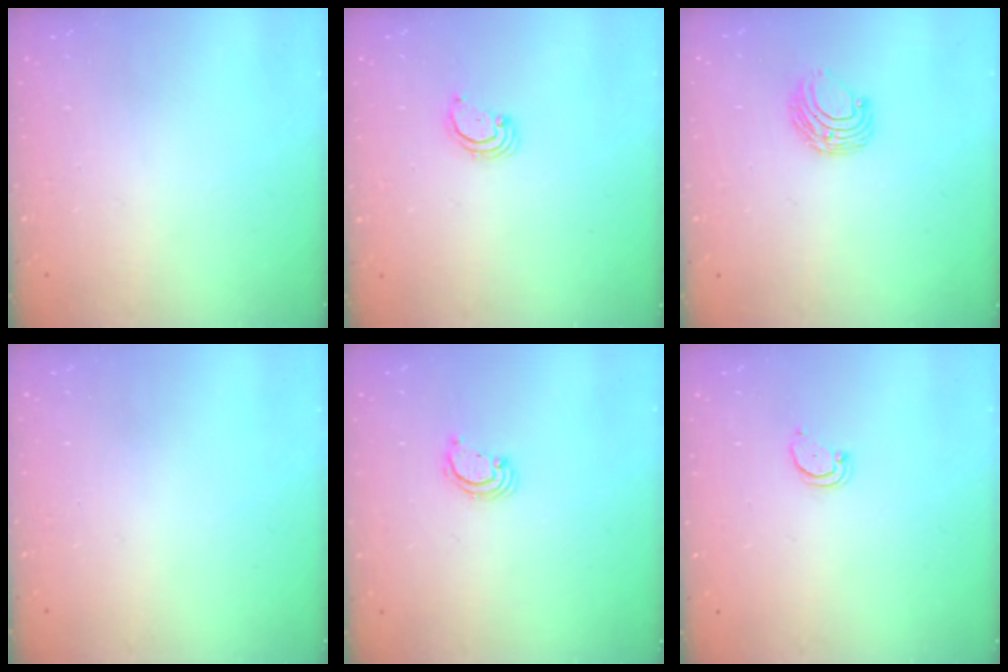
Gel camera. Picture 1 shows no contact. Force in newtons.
{"total": 2.5, "press": 2.5, "slide": 0.2}
{"total": 7.1, "press": 7.0, "slide": 0.7}
{"total": 0.0}
{"total": 2.2, "press": 2.2, "slide": 0.2}
{"total": 2.5, "press": 2.5, "slide": 0.2}